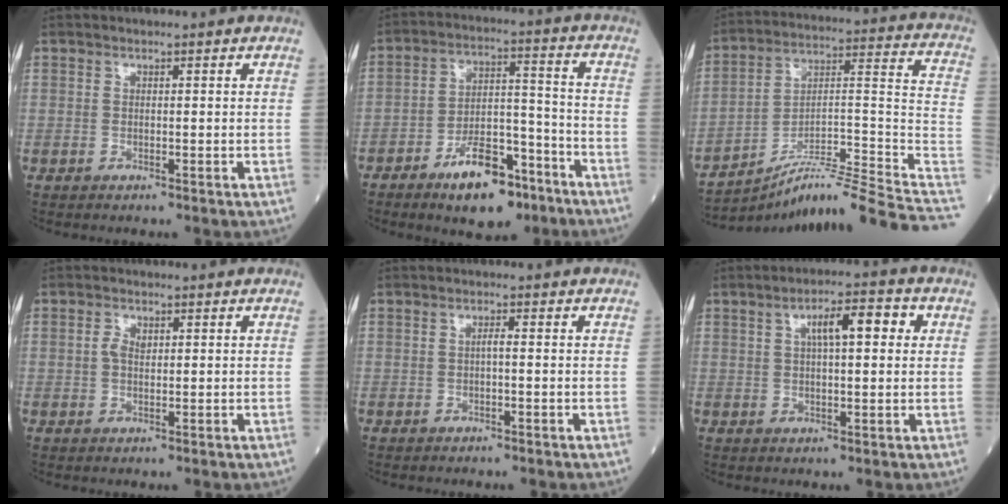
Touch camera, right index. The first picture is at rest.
{"total": 11.5, "force": [-7.5, 4.4, 7.5], "torque": [-0.126, 0.015, -0.122]}
{"total": 21.6, "force": [-16.9, -1.4, 13.3], "torque": [-0.139, 0.044, -0.261]}
{"total": 1.8, "force": [0.5, 1.0, 1.4], "torque": [-0.032, 0.005, 0.010]}
{"total": 0.9, "force": [-0.1, 0.0, 0.9], "torque": [-0.016, 0.002, -0.002]}
{"total": 6.6, "force": [2.0, 1.6, 6.0], "torque": [-0.099, 0.021, 0.032]}